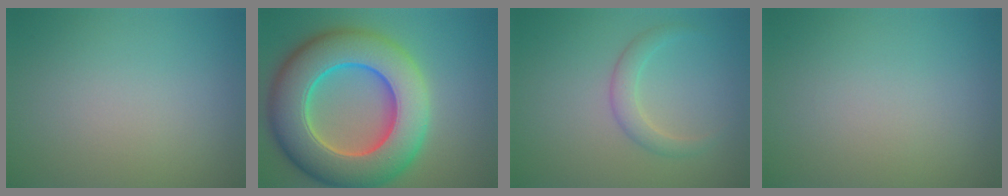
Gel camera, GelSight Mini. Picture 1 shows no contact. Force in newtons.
{"total": 13.2, "press": 13.1, "slide": 2.1}
{"total": 2.0, "press": 2.0, "slide": 0.0}
{"total": 0.0}